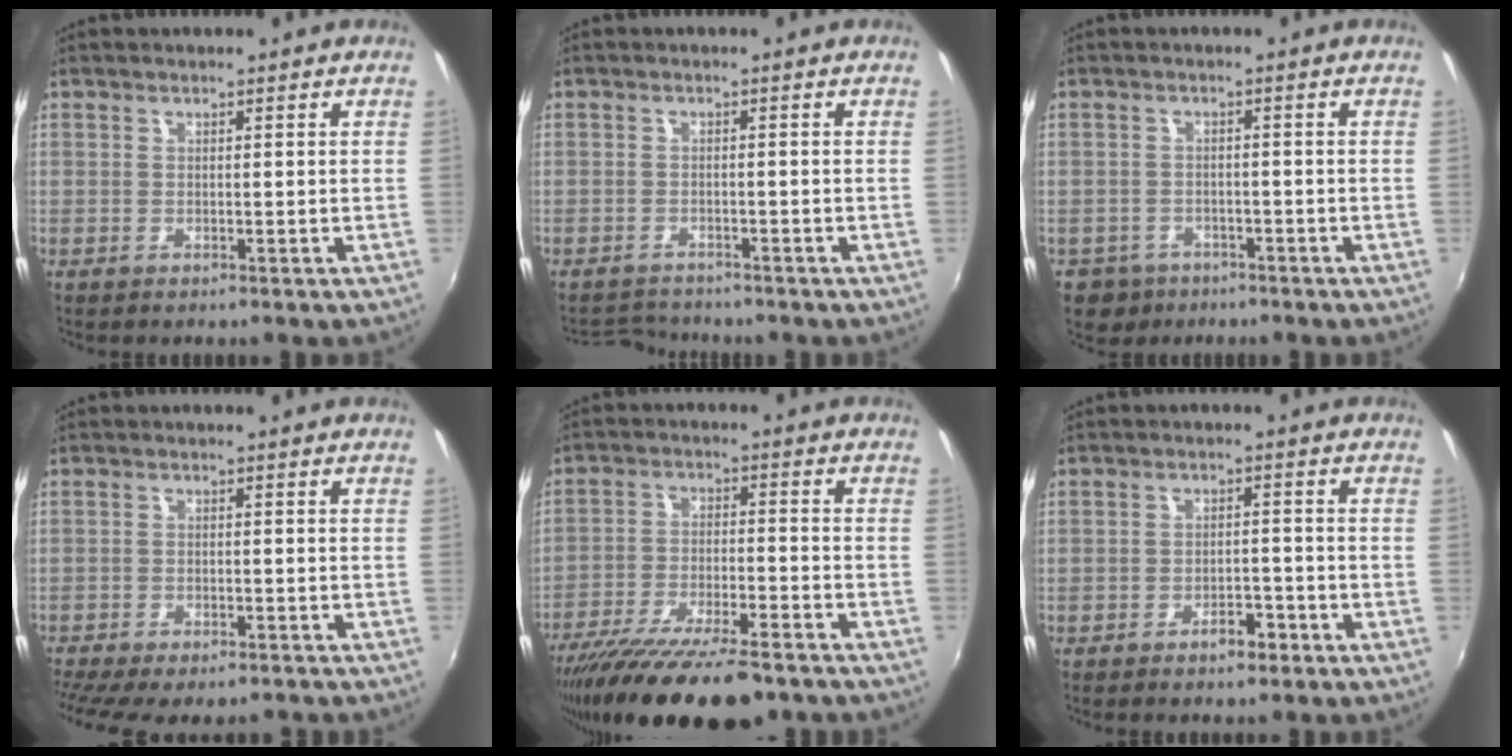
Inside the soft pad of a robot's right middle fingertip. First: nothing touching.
{"total": 4.2, "force": [-4.1, 1.0, 0.4], "torque": [-0.022, 0.003, -0.069]}
{"total": 5.2, "force": [-3.3, 4.0, 0.9], "torque": [-0.038, 0.000, -0.049]}
{"total": 11.4, "force": [-9.5, 2.7, 5.6], "torque": [-0.125, -0.041, -0.147]}
{"total": 19.9, "force": [-15.8, 4.1, 11.3], "torque": [-0.218, -0.050, -0.254]}
{"total": 3.8, "force": [-2.7, 1.5, 2.1], "torque": [-0.040, 0.005, -0.035]}